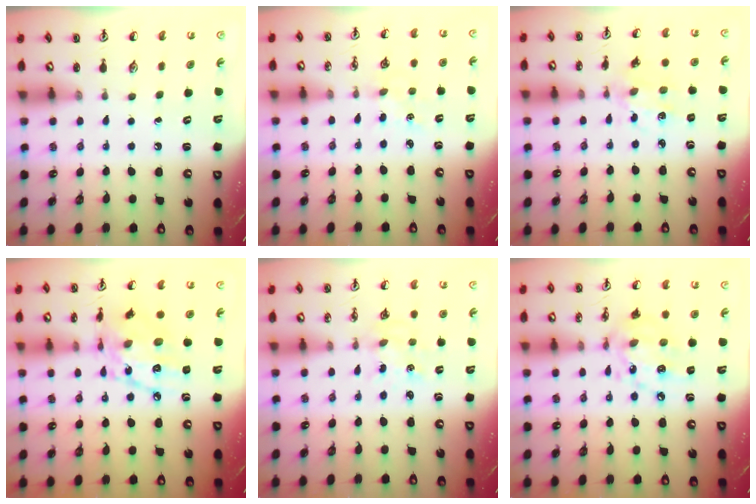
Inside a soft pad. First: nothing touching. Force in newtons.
{"total": 3.5, "press": 3.5, "slide": 0.5}
{"total": 2.3, "press": 2.3, "slide": 0.6}
{"total": 15.7, "press": 15.7, "slide": 1.2}
{"total": 2.3, "press": 2.3, "slide": 0.3}
{"total": 12.8, "press": 12.8, "slide": 0.8}